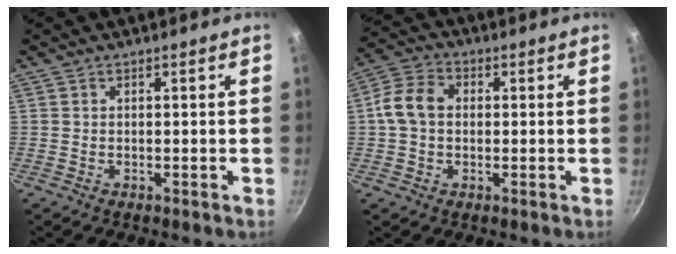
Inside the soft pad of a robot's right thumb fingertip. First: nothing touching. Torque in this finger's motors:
{"motor_torque": [-0.28, 0.36, 0.23, -0.18, 0.05]}